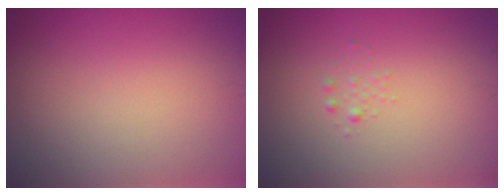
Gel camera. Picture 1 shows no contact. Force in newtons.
{"total": 0.7, "press": 0.7, "slide": 0.0}